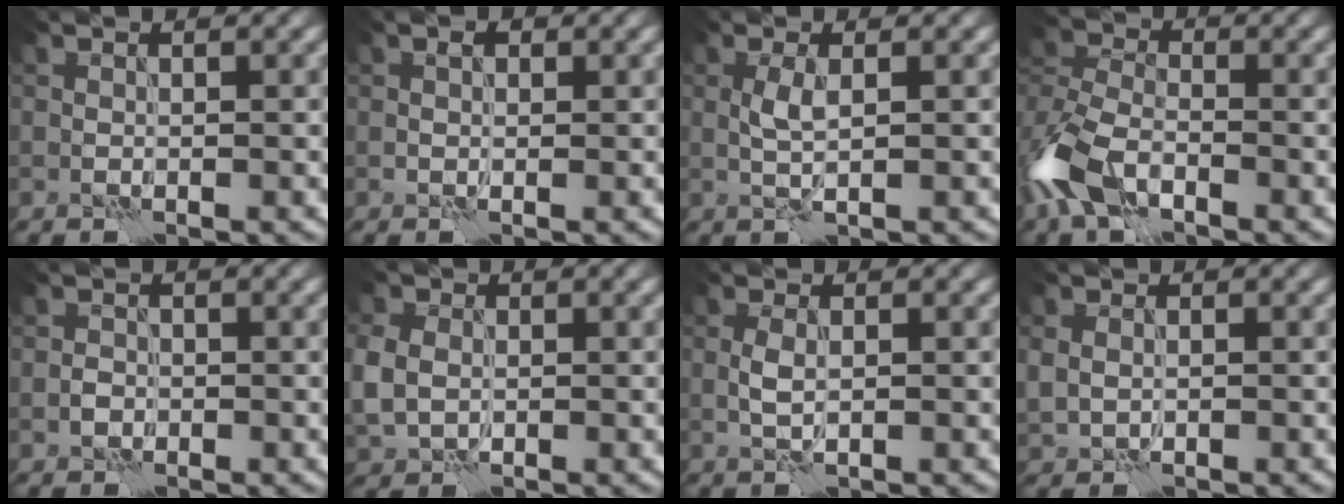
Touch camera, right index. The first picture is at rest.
{"total": 1.0, "force": [0.3, 0.6, 0.7], "torque": [-0.009, 0.003, 0.003]}
{"total": 1.7, "force": [0.2, 0.3, 1.6], "torque": [-0.037, 0.004, 0.004]}
{"total": 6.7, "force": [-3.6, 3.7, 4.3], "torque": [-0.100, 0.001, -0.085]}
{"total": 0.9, "force": [-0.4, 0.8, 0.3], "torque": [-0.003, 0.001, -0.010]}
{"total": 4.6, "force": [0.0, 3.8, 2.6], "torque": [-0.076, 0.005, 0.003]}
{"total": 1.4, "force": [0.0, 0.6, 1.3], "torque": [-0.029, 0.001, 0.000]}
{"total": 1.8, "force": [0.0, 1.5, 1.0], "torque": [-0.020, -0.002, 0.007]}